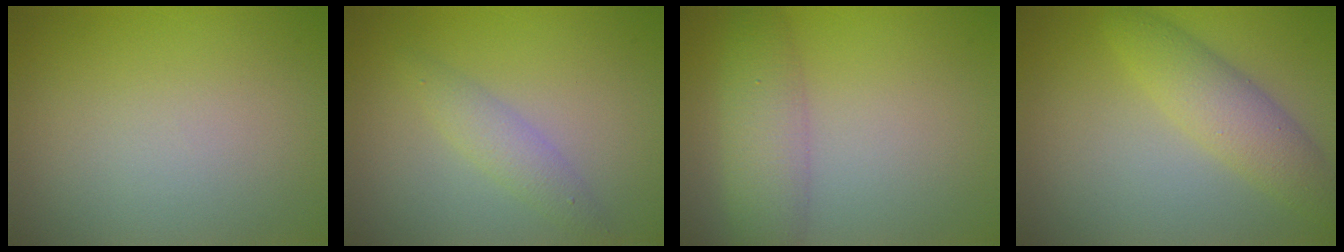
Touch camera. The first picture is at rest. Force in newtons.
{"total": 2.0, "press": 2.0, "slide": 0.0}
{"total": 4.1, "press": 4.1, "slide": 0.1}
{"total": 3.9, "press": 3.9, "slide": 0.0}